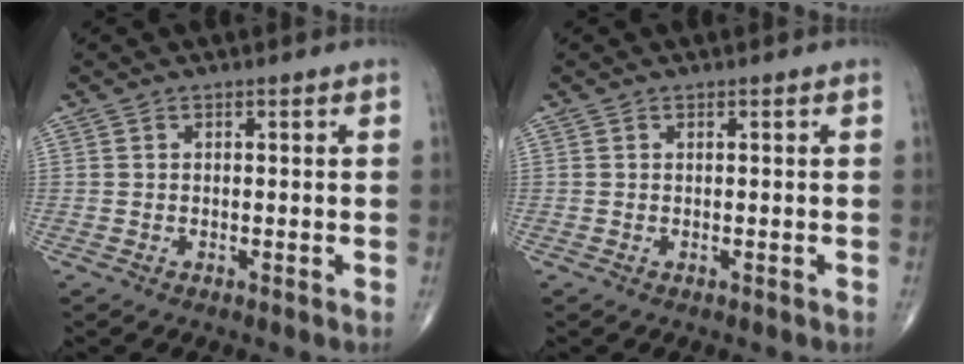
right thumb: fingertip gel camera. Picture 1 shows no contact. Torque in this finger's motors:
{"motor_torque": [1.69, 3.33, 0.04, -0.16, -0.01]}